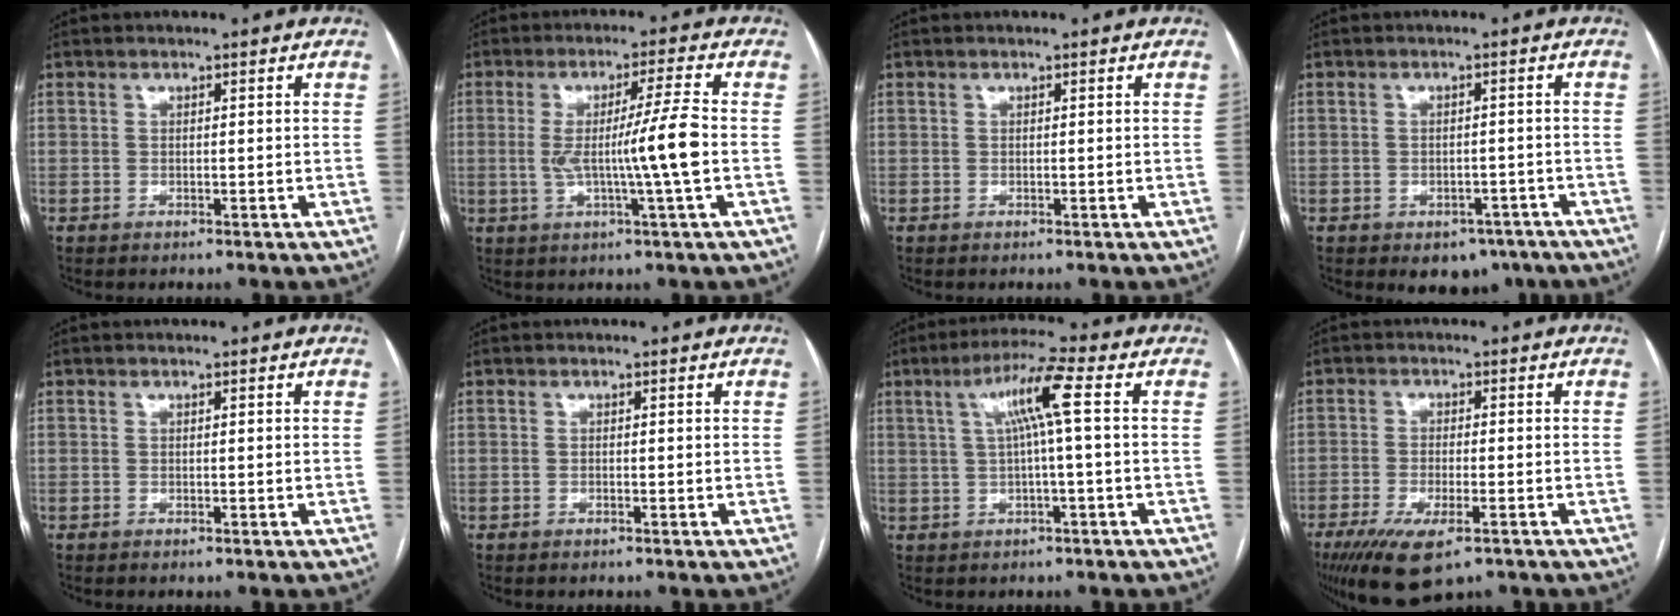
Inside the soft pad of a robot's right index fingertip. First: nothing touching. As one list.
[{"total": 8.8, "force": [-0.8, -1.5, 8.6], "torque": [-0.155, -0.004, -0.011]}, {"total": 0.0}, {"total": 5.1, "force": [-3.4, 3.4, 1.8], "torque": [-0.007, 0.011, -0.037]}, {"total": 0.0}, {"total": 0.0}, {"total": 6.9, "force": [1.3, -0.6, 6.8], "torque": [-0.122, 0.018, 0.026]}, {"total": 10.0, "force": [-6.3, 2.7, 7.3], "torque": [-0.128, -0.022, -0.101]}]